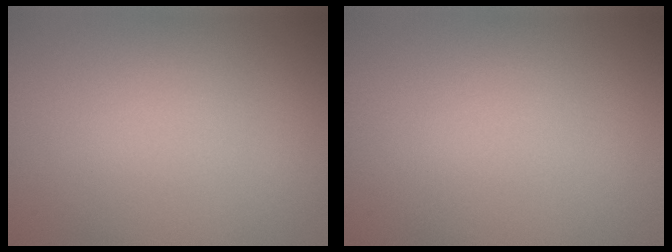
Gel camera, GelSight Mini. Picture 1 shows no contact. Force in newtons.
{"total": 0.0}